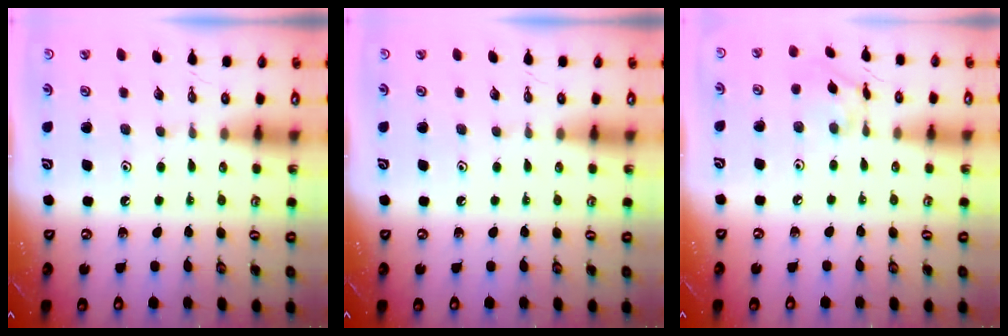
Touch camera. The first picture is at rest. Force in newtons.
{"total": 0.0}
{"total": 8.1, "press": 8.1, "slide": 0.4}